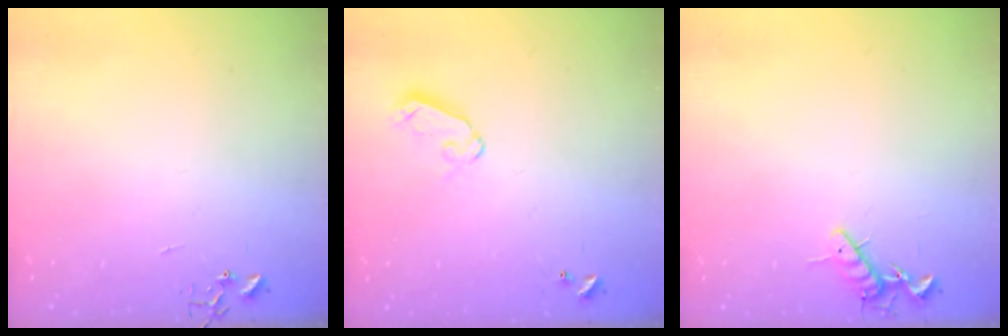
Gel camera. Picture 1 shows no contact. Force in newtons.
{"total": 6.2, "press": 6.2, "slide": 0.6}
{"total": 8.0, "press": 7.9, "slide": 1.4}